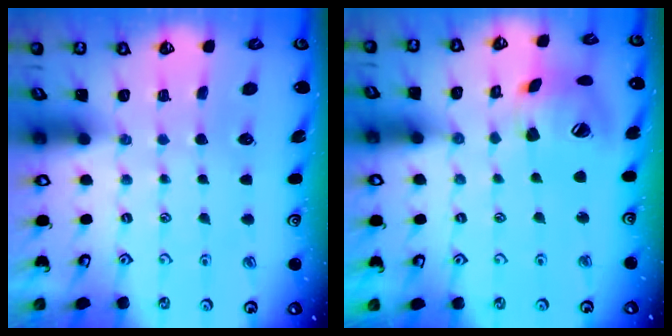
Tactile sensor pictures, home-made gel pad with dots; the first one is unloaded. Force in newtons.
{"total": 16.0, "press": 15.8, "slide": 2.3}